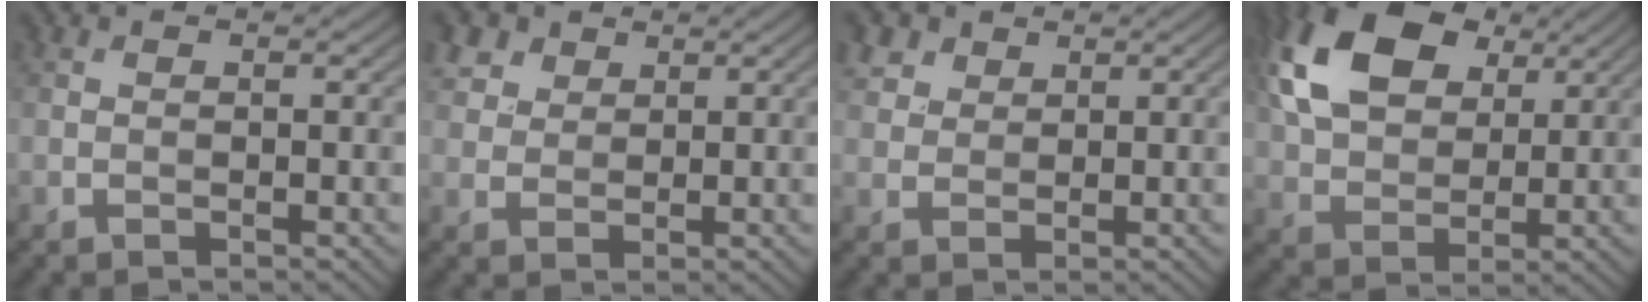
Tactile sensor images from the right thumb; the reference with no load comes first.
{"total": 4.6, "force": [2.9, 3.1, 1.8], "torque": [-0.056, -0.003, 0.071]}
{"total": 3.8, "force": [2.5, 2.6, 1.4], "torque": [-0.045, -0.003, 0.064]}
{"total": 14.3, "force": [5.8, 9.1, 9.4], "torque": [-0.221, 0.028, 0.112]}